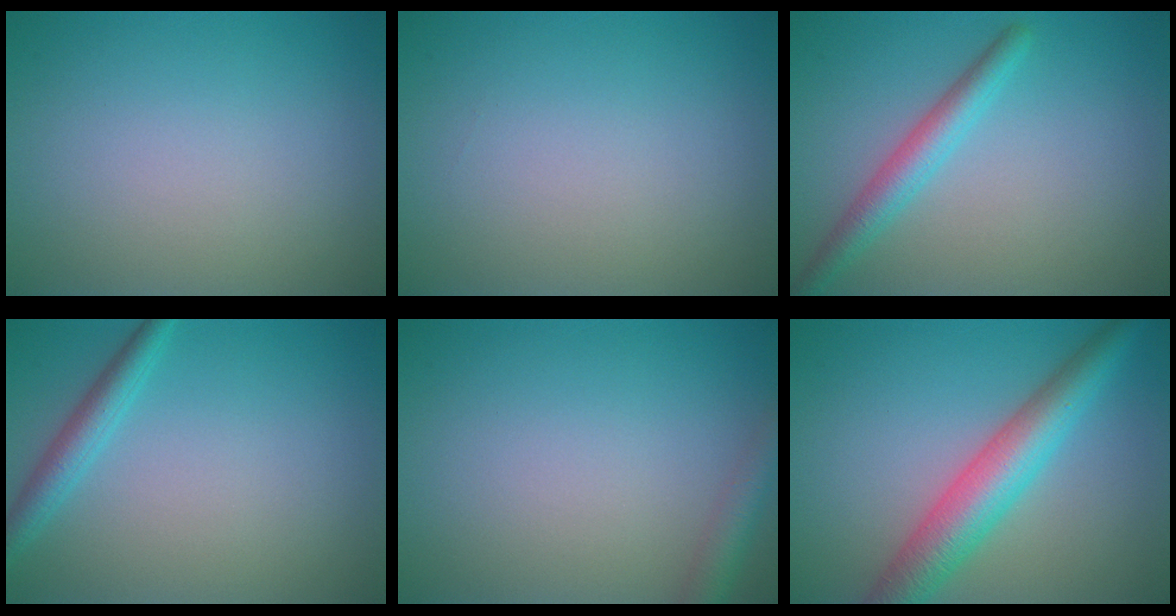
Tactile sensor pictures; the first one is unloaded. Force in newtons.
{"total": 0.0}
{"total": 3.1, "press": 3.0, "slide": 0.1}
{"total": 2.5, "press": 2.5, "slide": 0.1}
{"total": 2.4, "press": 2.4, "slide": 0.1}
{"total": 6.3, "press": 6.3, "slide": 0.1}